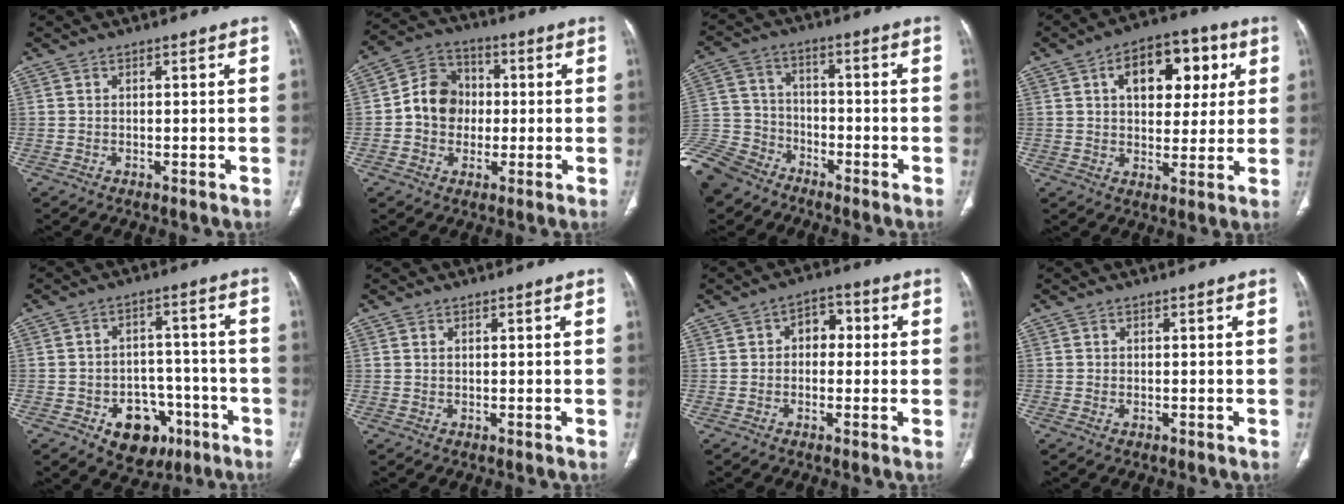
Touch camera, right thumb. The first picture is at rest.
{"total": 9.8, "force": [-0.3, 8.6, 4.8], "torque": [-0.053, 0.026, -0.017]}
{"total": 13.7, "force": [-10.4, 8.3, 3.3], "torque": [-0.086, 0.042, -0.201]}
{"total": 14.8, "force": [4.9, 8.9, 10.7], "torque": [-0.107, 0.005, 0.073]}
{"total": 11.6, "force": [-5.6, 8.3, 5.9], "torque": [-0.043, 0.043, -0.070]}
{"total": 0.5, "force": [0.3, 0.2, 0.4], "torque": [-0.011, 0.005, 0.007]}
{"total": 5.2, "force": [0.5, 3.8, 3.6], "torque": [-0.025, 0.018, -0.002]}
{"total": 0.7, "force": [-0.3, 0.5, 0.5], "torque": [-0.012, 0.004, -0.001]}